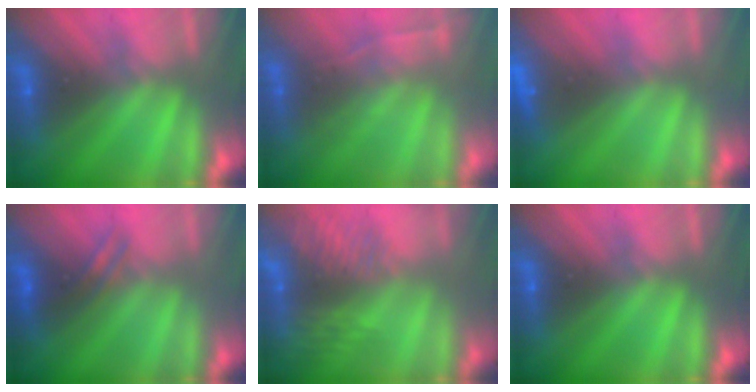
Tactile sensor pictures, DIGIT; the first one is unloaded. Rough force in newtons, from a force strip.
{"total": 1.9}
{"total": 2.3}
{"total": 2.6}
{"total": 8.0}
{"total": 0.0}